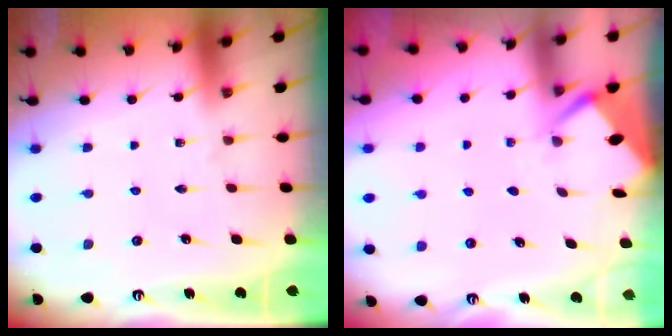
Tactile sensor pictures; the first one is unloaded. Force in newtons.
{"total": 2.6, "press": 2.6, "slide": 0.4}